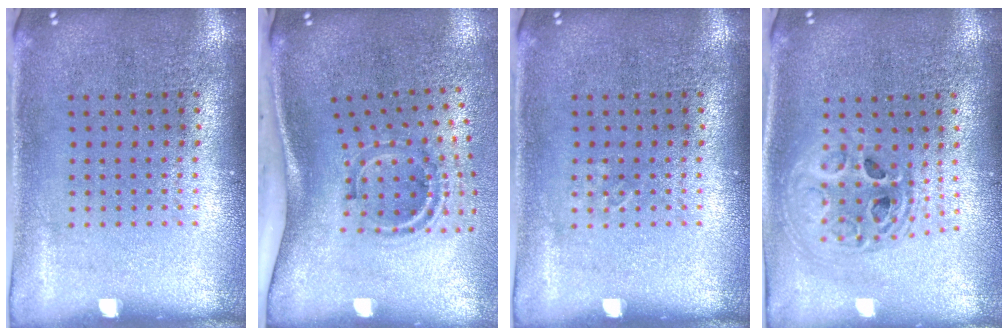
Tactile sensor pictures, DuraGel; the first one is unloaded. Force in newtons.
{"total": 2.0, "press": 1.2, "slide": 1.7}
{"total": 0.5, "press": 0.5, "slide": 0.0}
{"total": 1.9, "press": 1.5, "slide": 1.1}